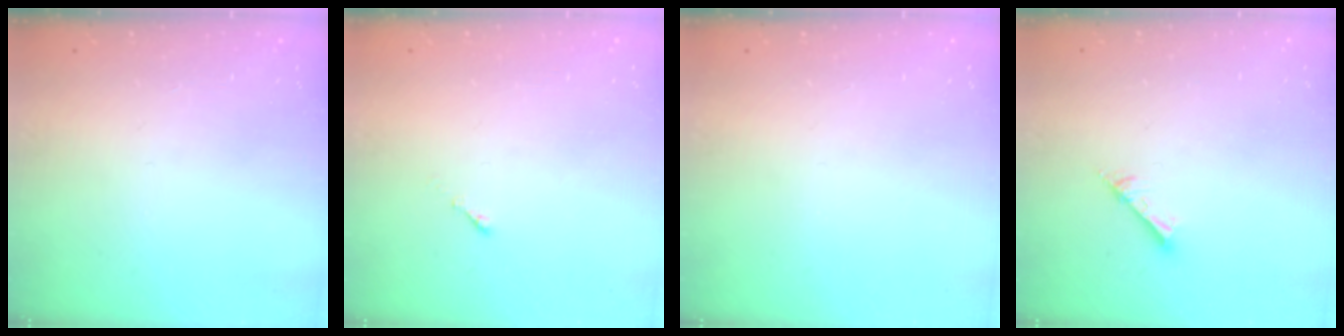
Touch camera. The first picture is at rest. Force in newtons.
{"total": 0.0}
{"total": 0.0}
{"total": 3.7, "press": 3.7, "slide": 0.3}